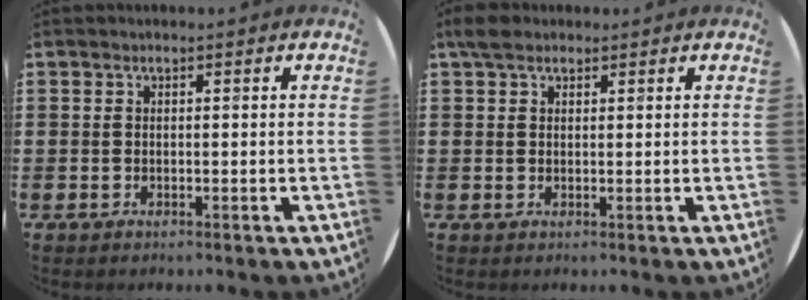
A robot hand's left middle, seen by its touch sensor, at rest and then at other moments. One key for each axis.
{"total": 2.2, "fx": 1.7, "fy": 1.1, "fz": 0.9, "tx": -0.004, "ty": 0.002, "tz": 0.028}